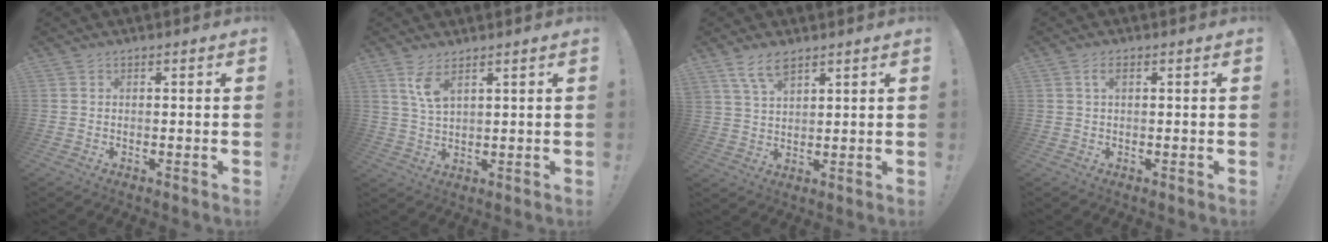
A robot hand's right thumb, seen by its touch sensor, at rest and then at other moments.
{"total": 5.9, "force": [3.6, 2.0, 4.2], "torque": [-0.073, -0.018, 0.063]}
{"total": 6.8, "force": [4.9, 2.5, 4.0], "torque": [-0.072, -0.021, 0.089]}
{"total": 2.1, "force": [0.7, 0.8, 1.8], "torque": [-0.029, 0.003, 0.011]}